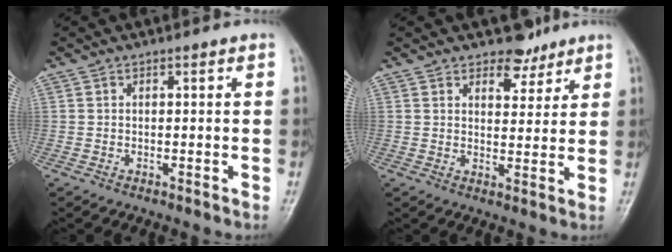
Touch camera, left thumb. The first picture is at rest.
{"total": 5.0, "force": [3.9, 2.7, 1.4], "torque": [0.007, -0.028, 0.061]}